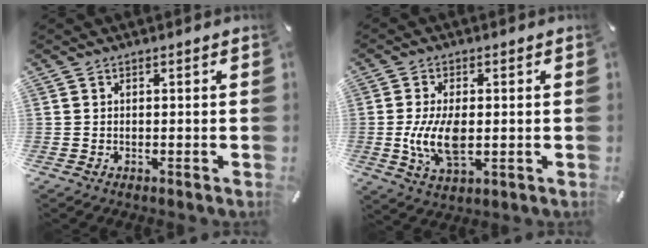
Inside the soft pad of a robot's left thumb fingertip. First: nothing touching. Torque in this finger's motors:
{"motor_torque": [1.15, 1.14, 1.14, 0.08, 0.32]}